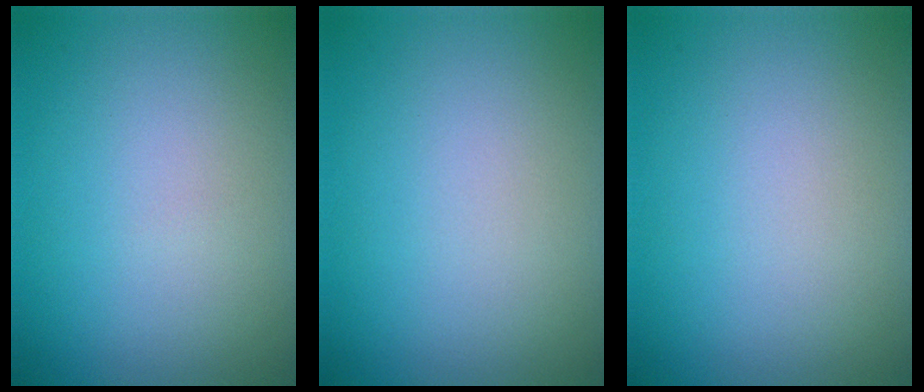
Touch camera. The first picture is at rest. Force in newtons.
{"total": 0.0}
{"total": 0.0}